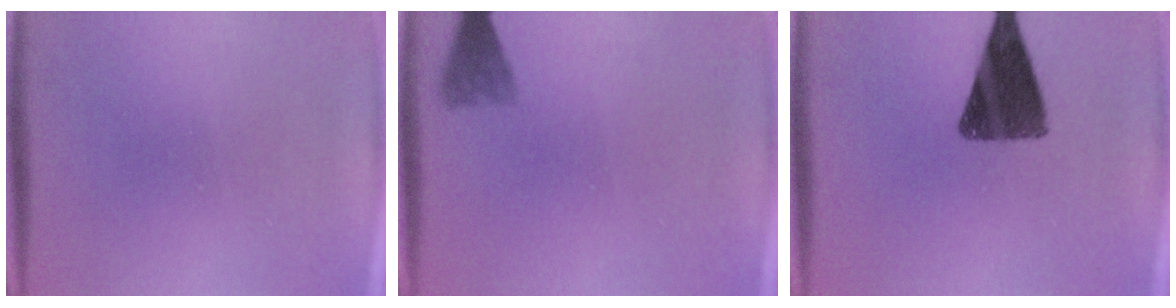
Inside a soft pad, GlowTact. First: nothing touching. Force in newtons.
{"total": 2.9}
{"total": 11.5}